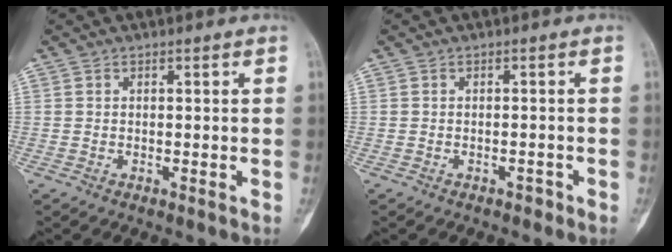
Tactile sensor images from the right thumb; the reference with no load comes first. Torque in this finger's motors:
{"motor_torque": [0.45, 0.31, 0.16, -0.04, 0.05]}